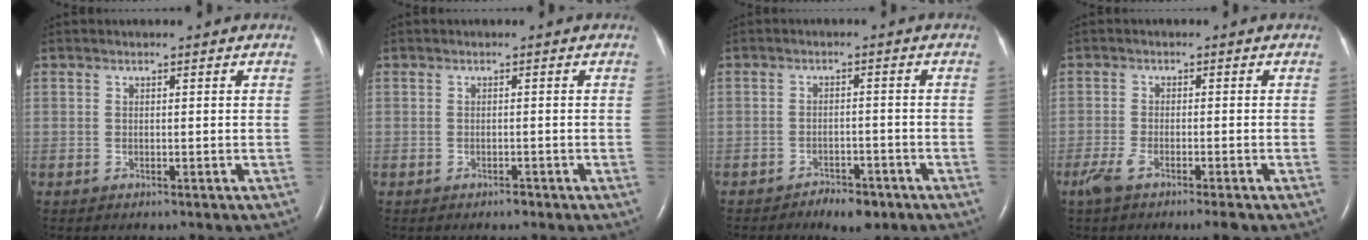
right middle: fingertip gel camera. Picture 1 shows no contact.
{"total": 0.7, "force": [-0.6, 0.3, 0.3], "torque": [-0.006, 0.000, -0.008]}
{"total": 4.2, "force": [-3.1, 1.8, 2.1], "torque": [-0.034, 0.001, -0.042]}
{"total": 4.8, "force": [-3.3, 0.7, 3.5], "torque": [-0.066, -0.011, -0.058]}